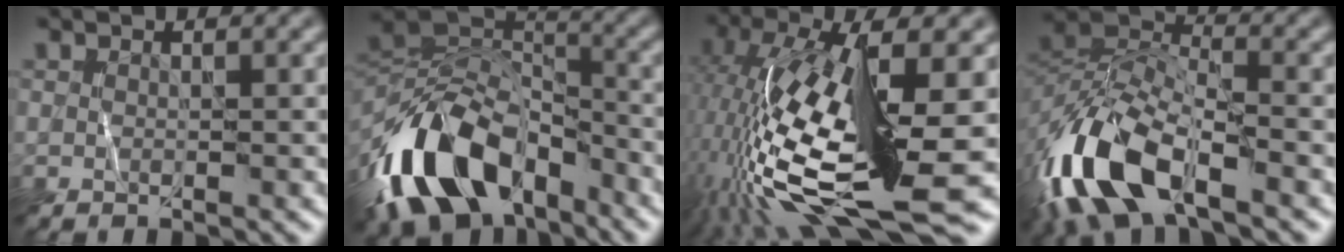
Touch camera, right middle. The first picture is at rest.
{"total": 14.1, "force": [-7.5, 8.3, 8.6], "torque": [-0.167, 0.005, -0.146]}
{"total": 15.5, "force": [-3.6, 5.4, 14.1], "torque": [-0.277, -0.008, -0.058]}
{"total": 10.9, "force": [-6.0, 5.0, 7.6], "torque": [-0.164, 0.000, -0.125]}